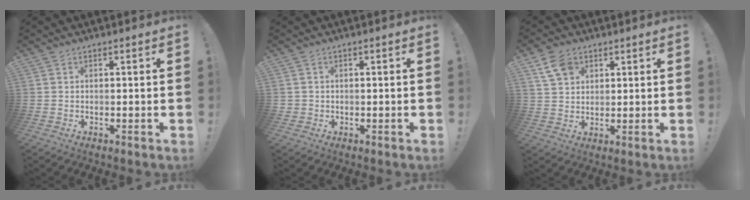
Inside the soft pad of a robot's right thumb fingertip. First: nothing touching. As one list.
[{"total": 1.3, "force": [-0.2, 1.2, 0.4], "torque": [-0.012, 0.006, -0.003]}, {"total": 7.4, "force": [4.1, 5.2, 3.4], "torque": [-0.057, -0.010, 0.083]}]